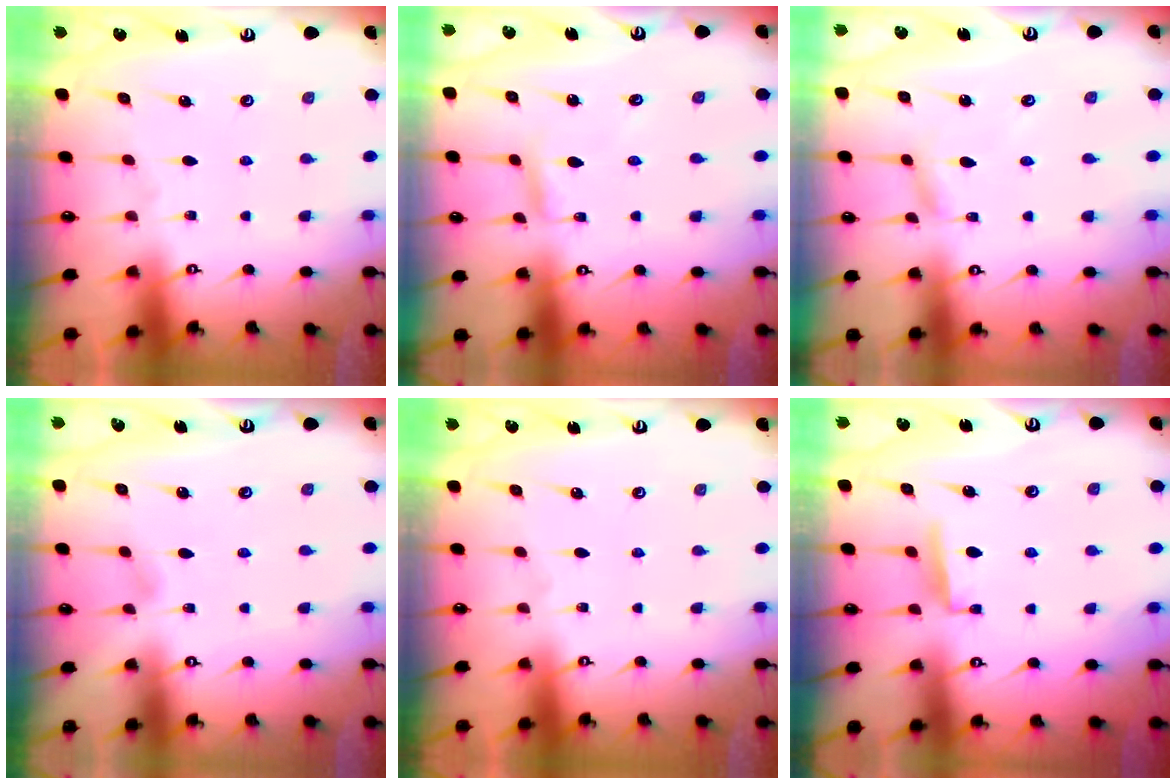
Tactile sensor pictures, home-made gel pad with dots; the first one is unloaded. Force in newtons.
{"total": 2.9, "press": 2.9, "slide": 0.1}
{"total": 2.5, "press": 2.5, "slide": 0.1}
{"total": 2.2, "press": 2.2, "slide": 0.3}
{"total": 0.0}
{"total": 4.7, "press": 4.7, "slide": 0.7}